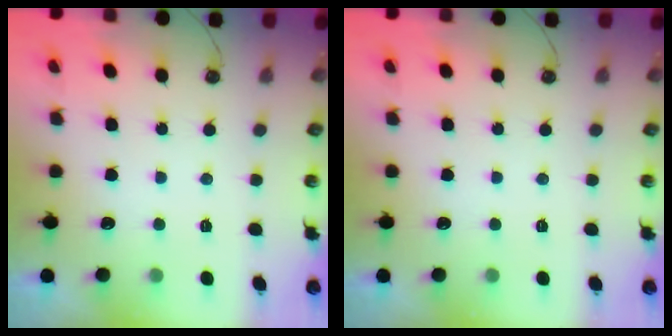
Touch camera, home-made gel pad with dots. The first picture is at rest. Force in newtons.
{"total": 0.0}